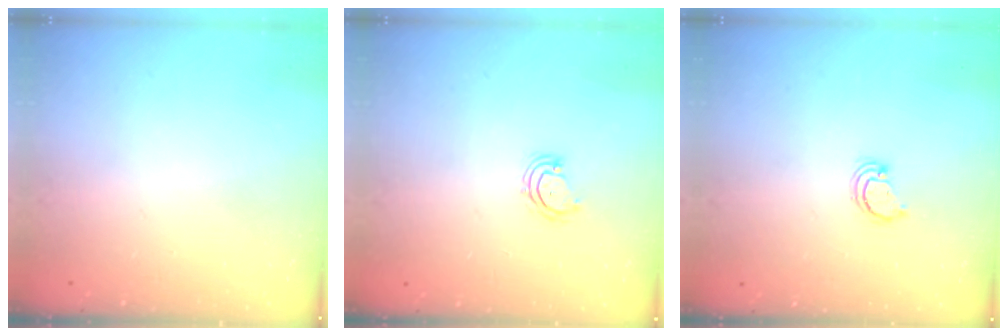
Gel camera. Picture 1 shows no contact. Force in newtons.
{"total": 4.1, "press": 4.1, "slide": 0.3}
{"total": 2.6, "press": 2.6, "slide": 0.2}